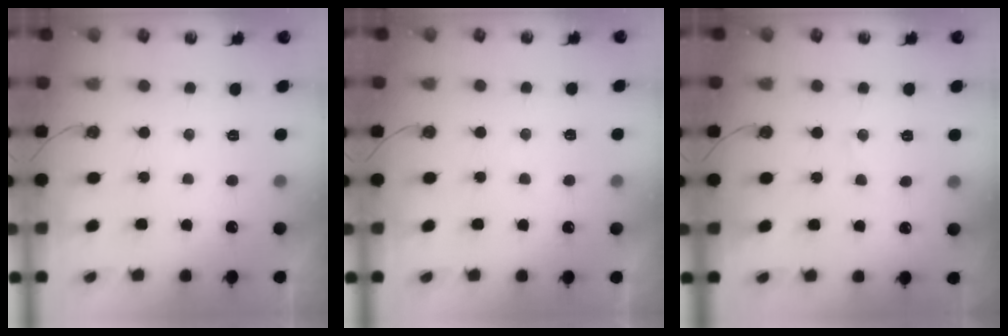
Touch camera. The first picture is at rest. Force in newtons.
{"total": 4.3, "press": 4.2, "slide": 0.6}
{"total": 5.6, "press": 5.6, "slide": 0.3}